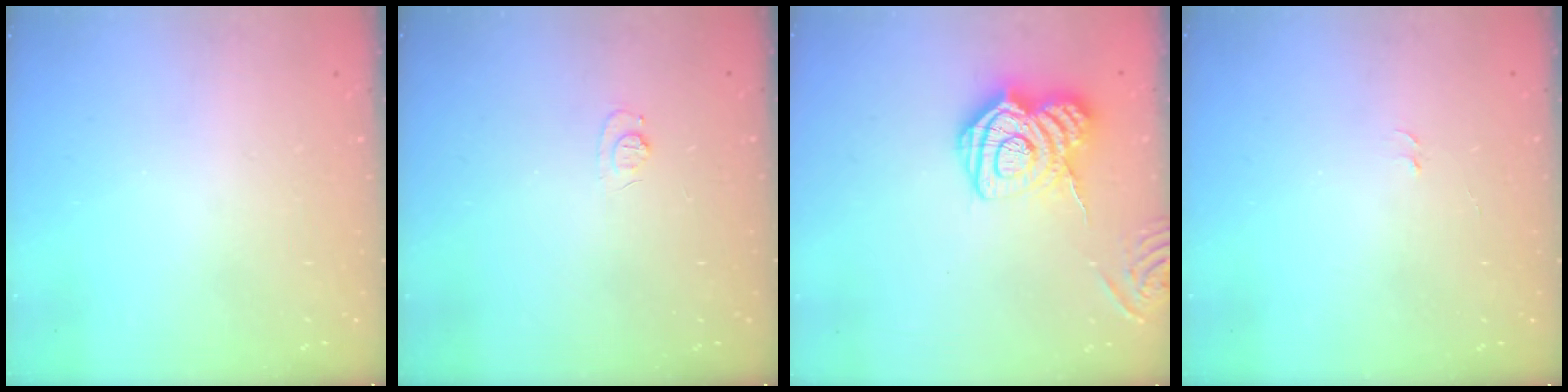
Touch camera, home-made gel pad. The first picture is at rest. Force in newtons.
{"total": 4.8, "press": 4.8, "slide": 0.6}
{"total": 12.0, "press": 12.0, "slide": 0.9}
{"total": 3.2, "press": 3.2, "slide": 0.2}